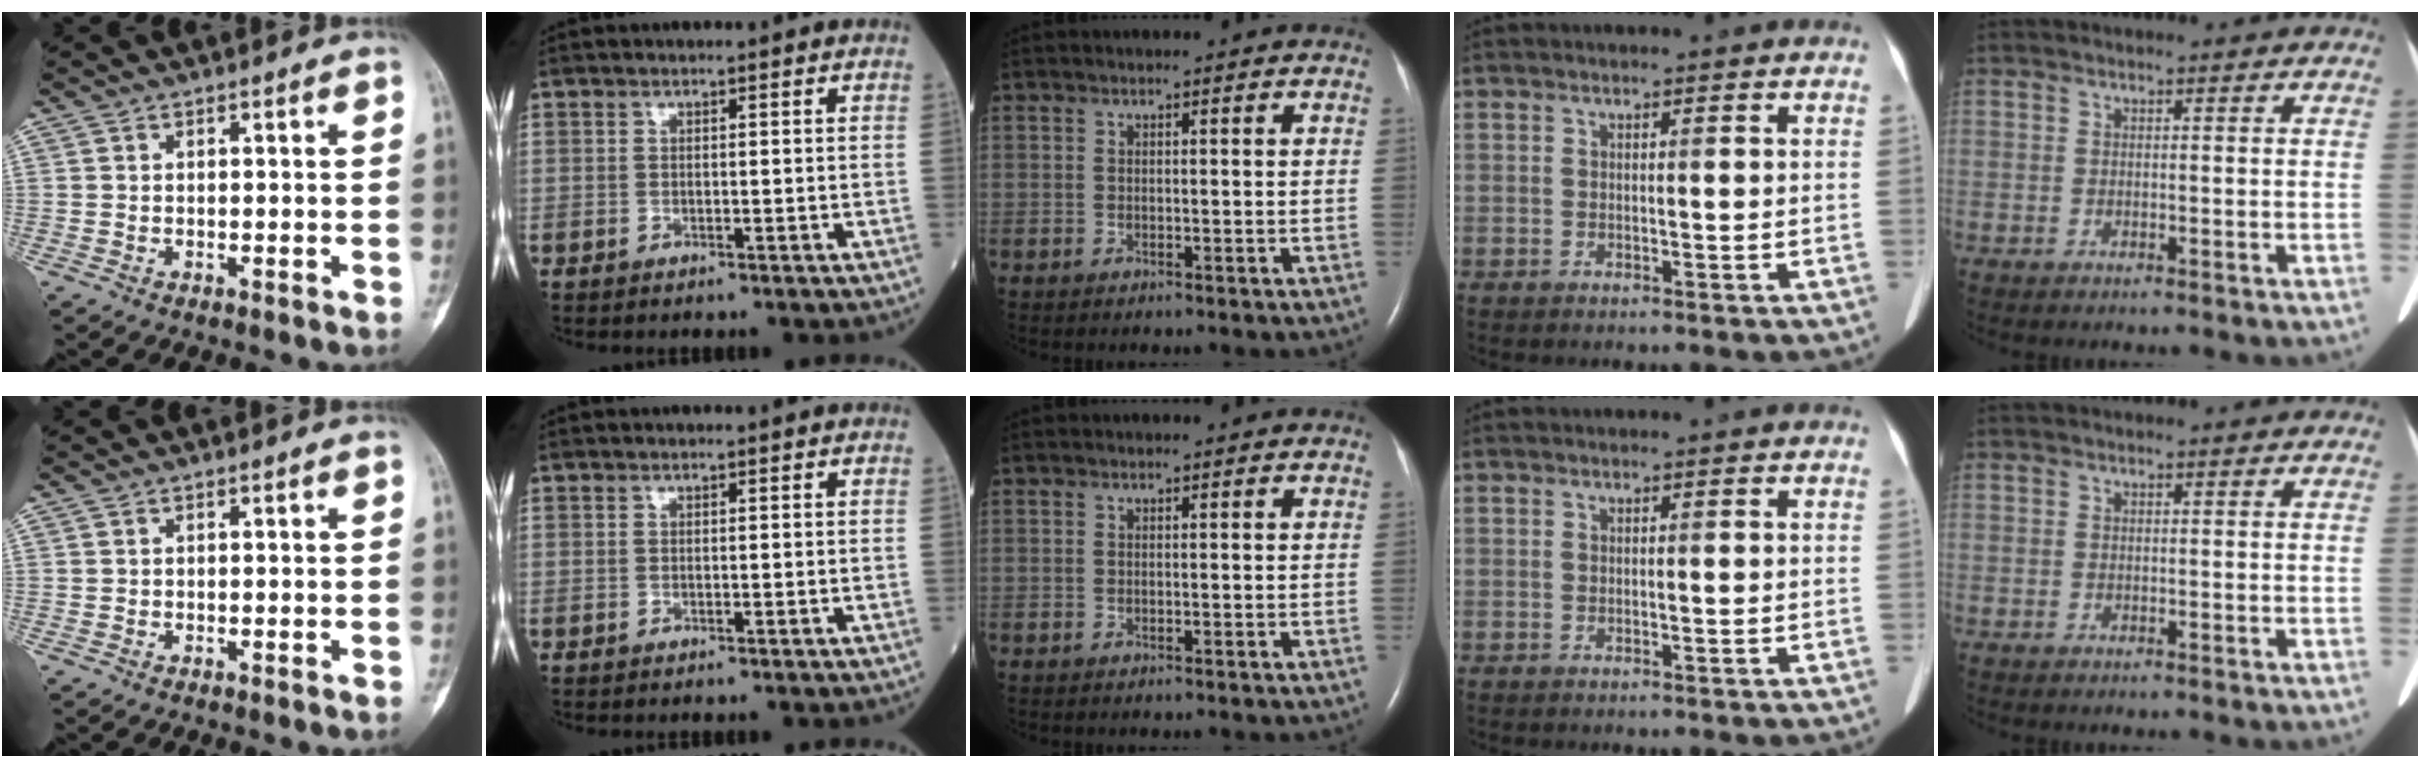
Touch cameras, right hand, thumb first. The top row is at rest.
{}